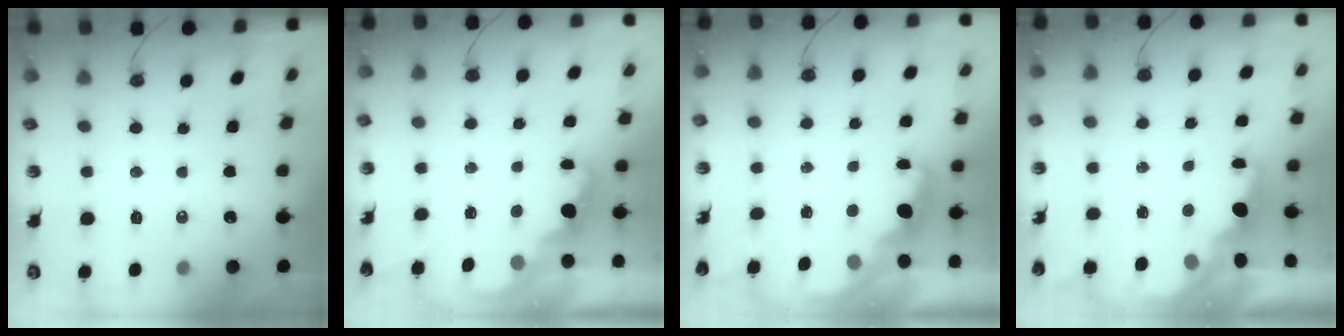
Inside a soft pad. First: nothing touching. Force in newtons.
{"total": 2.0, "press": 1.9, "slide": 0.5}
{"total": 2.3, "press": 2.2, "slide": 0.6}
{"total": 2.0, "press": 1.8, "slide": 0.8}